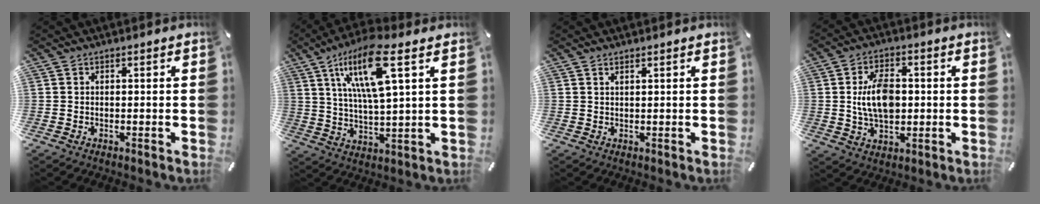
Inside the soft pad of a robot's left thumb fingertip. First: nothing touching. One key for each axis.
{"total": 15.4, "fx": 7.2, "fy": 3.8, "fz": 13.1, "tx": -0.266, "ty": -0.012, "tz": 0.113}
{"total": 0.9, "fx": 0.7, "fy": 0.0, "fz": 0.6, "tx": -0.012, "ty": -0.001, "tz": 0.012}
{"total": 9.5, "fx": 0.6, "fy": 6.2, "fz": 7.2, "tx": -0.140, "ty": 0.005, "tz": 0.007}